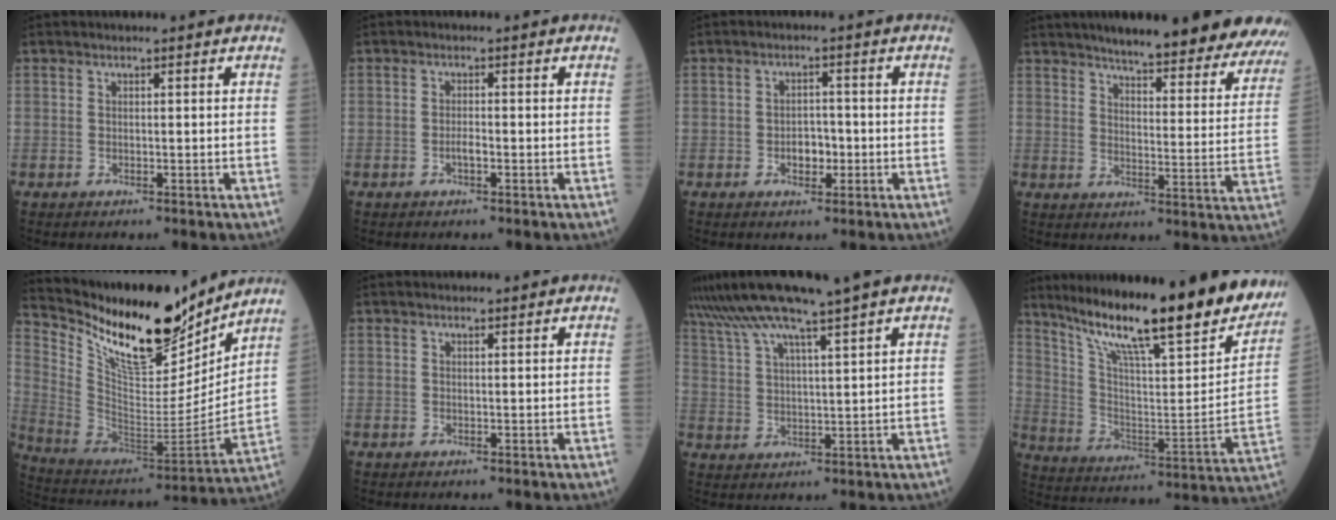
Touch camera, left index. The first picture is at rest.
{"total": 1.4, "force": [-0.6, 0.4, 1.2], "torque": [-0.024, 0.002, -0.011]}
{"total": 3.2, "force": [-1.0, 2.0, 2.3], "torque": [-0.035, 0.006, -0.014]}
{"total": 25.4, "force": [22.8, 3.2, 10.6], "torque": [-0.127, -0.056, 0.268]}
{"total": 20.5, "force": [16.6, 5.8, 10.6], "torque": [-0.202, -0.021, 0.295]}
{"total": 1.0, "force": [1.0, 0.3, 0.3], "torque": [-0.011, 0.013, 0.017]}
{"total": 10.7, "force": [8.6, -1.3, 6.2], "torque": [-0.115, 0.017, 0.153]}
{"total": 28.2, "force": [23.0, 2.9, 16.1], "torque": [-0.265, -0.050, 0.331]}